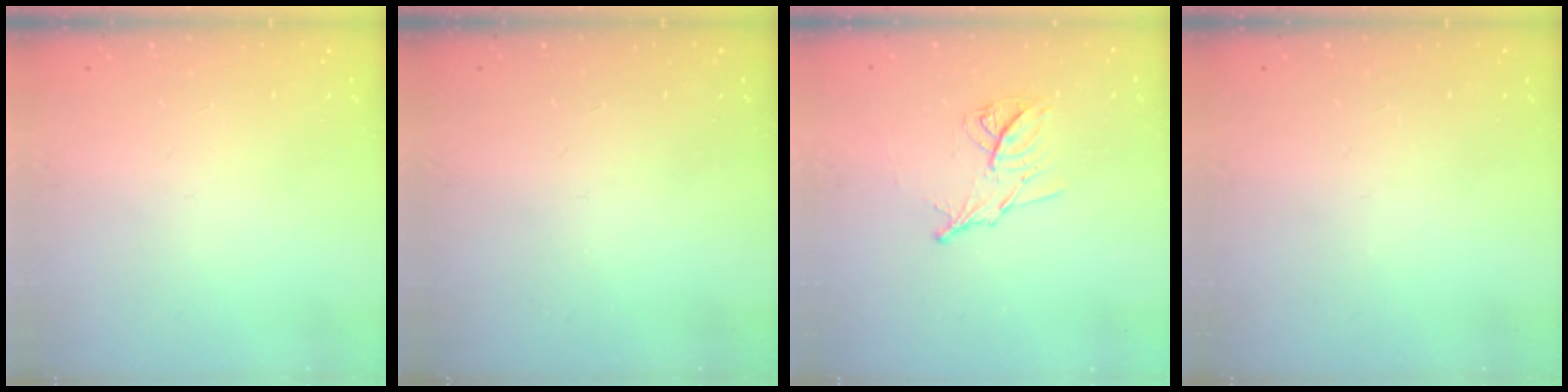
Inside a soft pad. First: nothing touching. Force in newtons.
{"total": 0.0}
{"total": 10.0, "press": 10.0, "slide": 0.1}
{"total": 0.0}